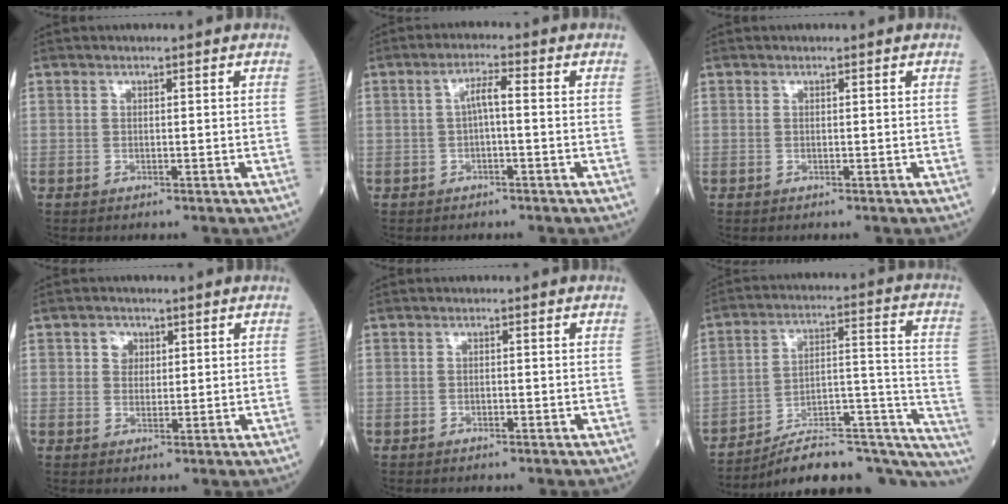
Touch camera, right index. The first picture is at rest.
{"total": 3.0, "force": [-0.1, 0.4, 2.9], "torque": [-0.048, 0.011, -0.003]}
{"total": 0.0}
{"total": 2.3, "force": [0.8, 1.9, 0.9], "torque": [-0.012, 0.006, 0.010]}
{"total": 0.5, "force": [-0.5, 0.2, 0.2], "torque": [-0.006, 0.000, -0.010]}
{"total": 24.0, "force": [-20.7, 5.3, 11.0], "torque": [-0.082, 0.057, -0.291]}